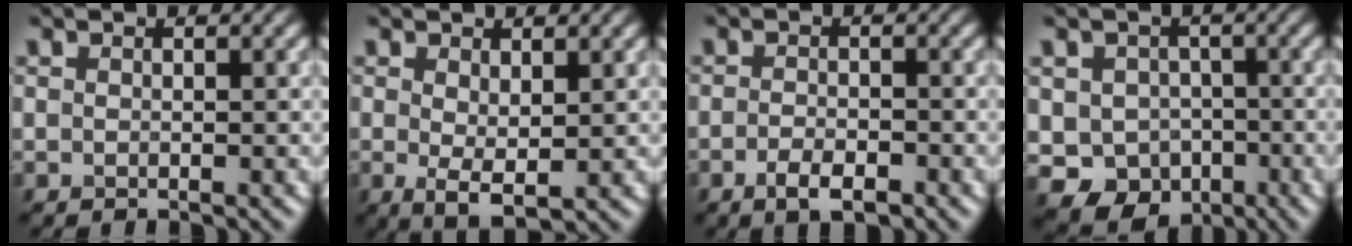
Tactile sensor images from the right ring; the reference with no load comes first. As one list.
[{"total": 2.5, "force": [0.5, 1.0, 2.2], "torque": [-0.043, -0.007, 0.012]}, {"total": 2.5, "force": [-1.2, 1.0, 1.9], "torque": [-0.038, -0.003, -0.023]}, {"total": 7.2, "force": [-2.1, 6.2, 3.0], "torque": [-0.028, -0.012, -0.049]}]